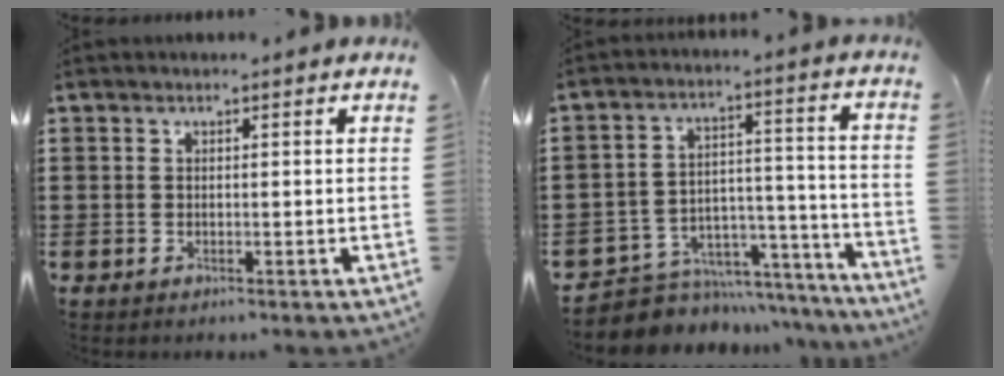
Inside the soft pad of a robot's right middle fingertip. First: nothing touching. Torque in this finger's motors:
{"motor_torque": [2.14, 0.00, 0.08, 0.01]}